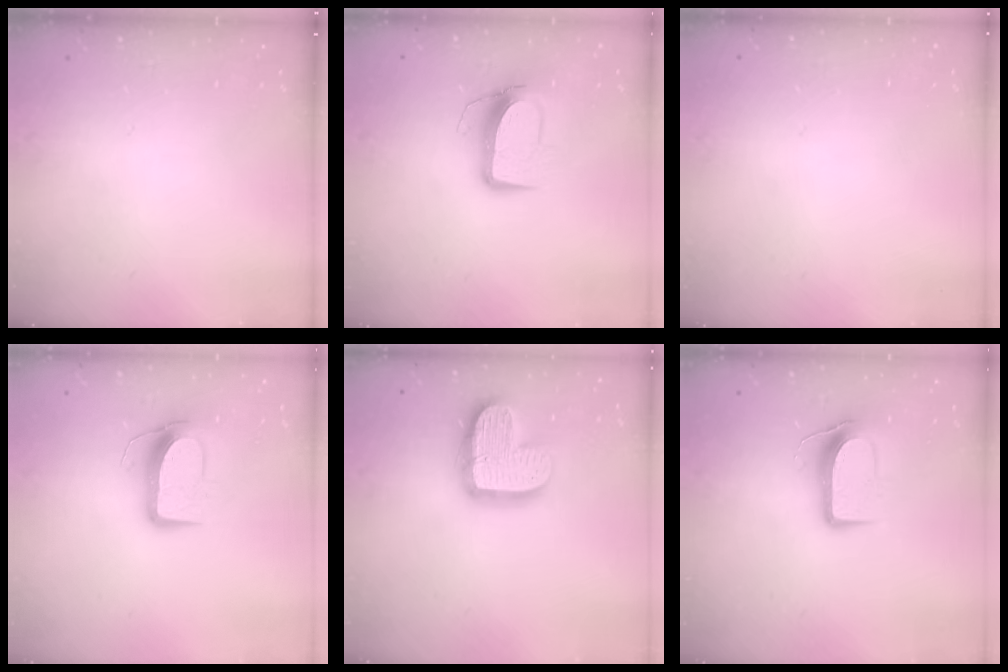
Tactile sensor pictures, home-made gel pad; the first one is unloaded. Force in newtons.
{"total": 10.9, "press": 10.9, "slide": 0.7}
{"total": 0.0}
{"total": 10.3, "press": 10.3, "slide": 0.2}
{"total": 16.7, "press": 16.6, "slide": 1.2}
{"total": 8.8, "press": 8.7, "slide": 1.0}